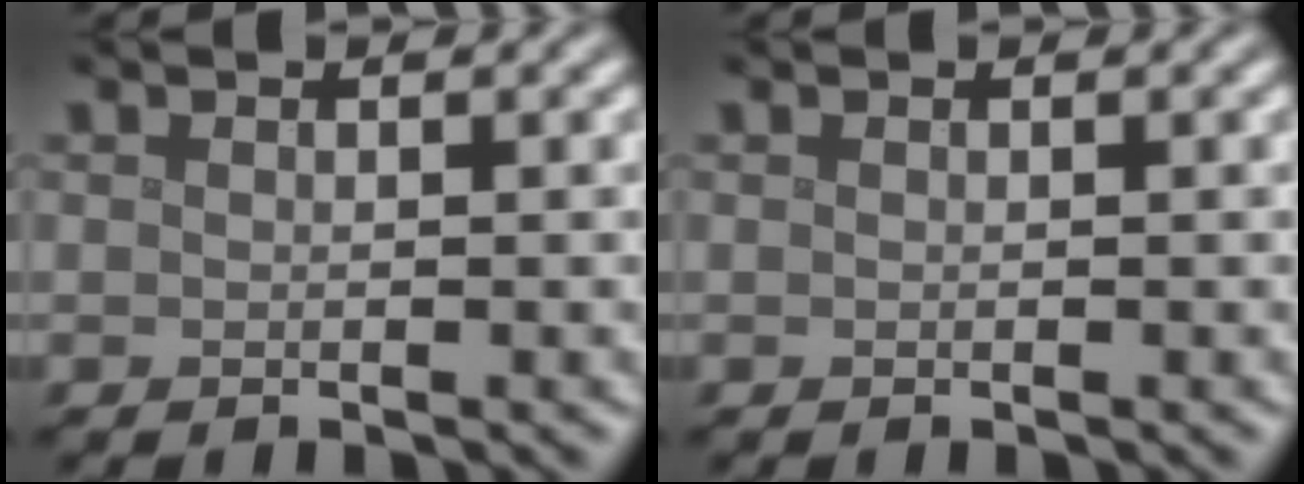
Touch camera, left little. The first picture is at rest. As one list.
[{"total": 0.0}]